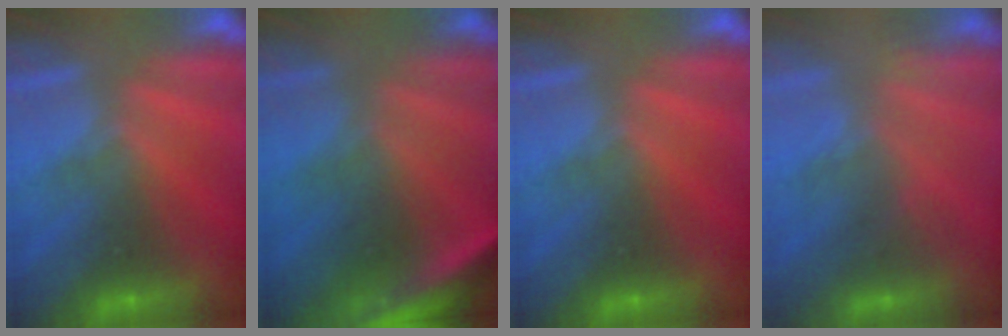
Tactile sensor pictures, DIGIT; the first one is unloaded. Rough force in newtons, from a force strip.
{"total": 4.6}
{"total": 0.0}
{"total": 2.8}